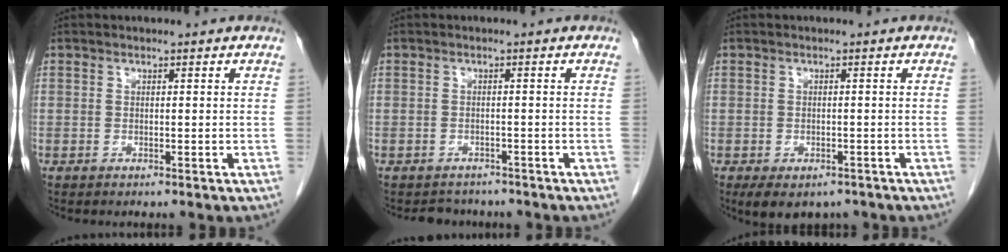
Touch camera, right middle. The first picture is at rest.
{"total": 3.3, "force": [-2.9, 1.5, -0.1], "torque": [-0.001, 0.002, -0.043]}
{"total": 6.5, "force": [-4.4, 3.8, 2.9], "torque": [-0.040, -0.003, -0.060]}